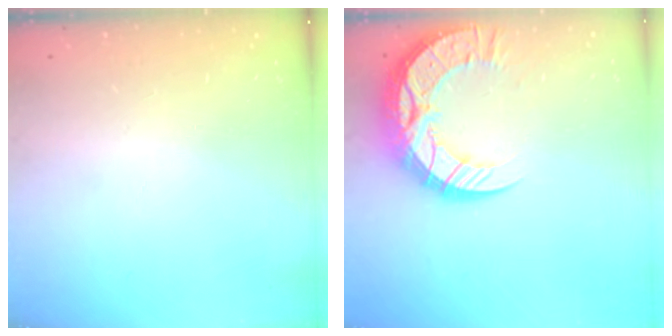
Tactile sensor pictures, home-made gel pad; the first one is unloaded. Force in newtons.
{"total": 18.2, "press": 18.2, "slide": 1.4}